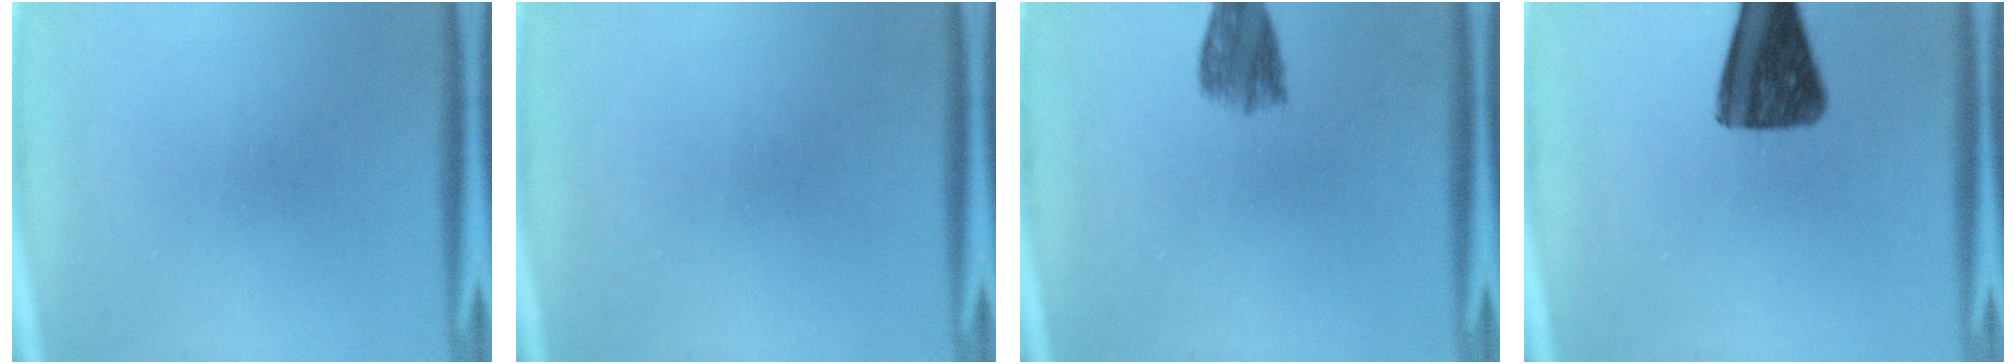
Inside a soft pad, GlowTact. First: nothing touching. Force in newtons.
{"total": 0.0}
{"total": 5.2}
{"total": 13.0}